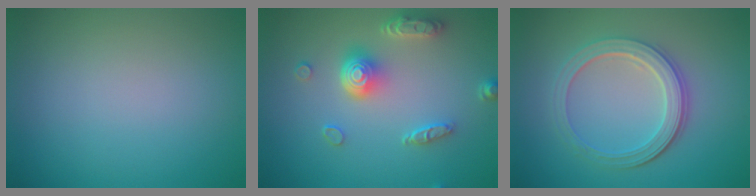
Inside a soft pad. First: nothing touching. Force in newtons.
{"total": 4.9, "press": 3.7, "slide": 3.1}
{"total": 4.5, "press": 3.6, "slide": 2.7}